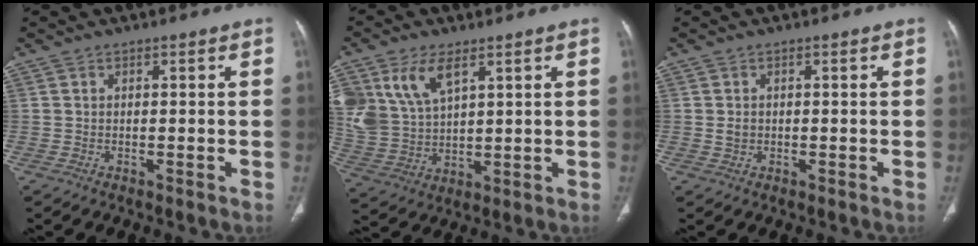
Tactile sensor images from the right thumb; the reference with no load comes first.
{"total": 12.4, "force": [6.0, 7.3, 8.0], "torque": [-0.162, -0.015, 0.132]}
{"total": 1.5, "force": [0.0, 1.2, 0.8], "torque": [-0.013, 0.003, 0.003]}